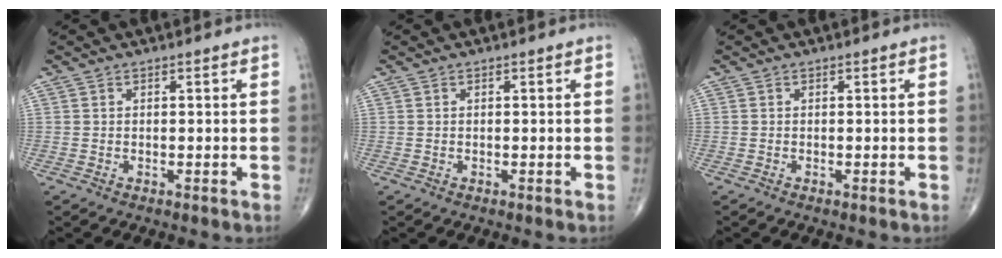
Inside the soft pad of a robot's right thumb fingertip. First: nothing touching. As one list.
[{"total": 0.0}, {"total": 0.0}]